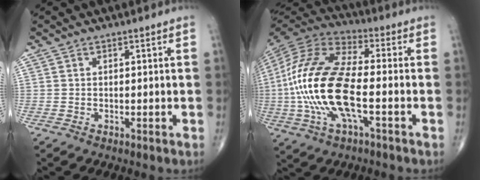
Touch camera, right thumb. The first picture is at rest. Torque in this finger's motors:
{"motor_torque": [2.48, 2.44, 2.59, 0.18, 0.39]}